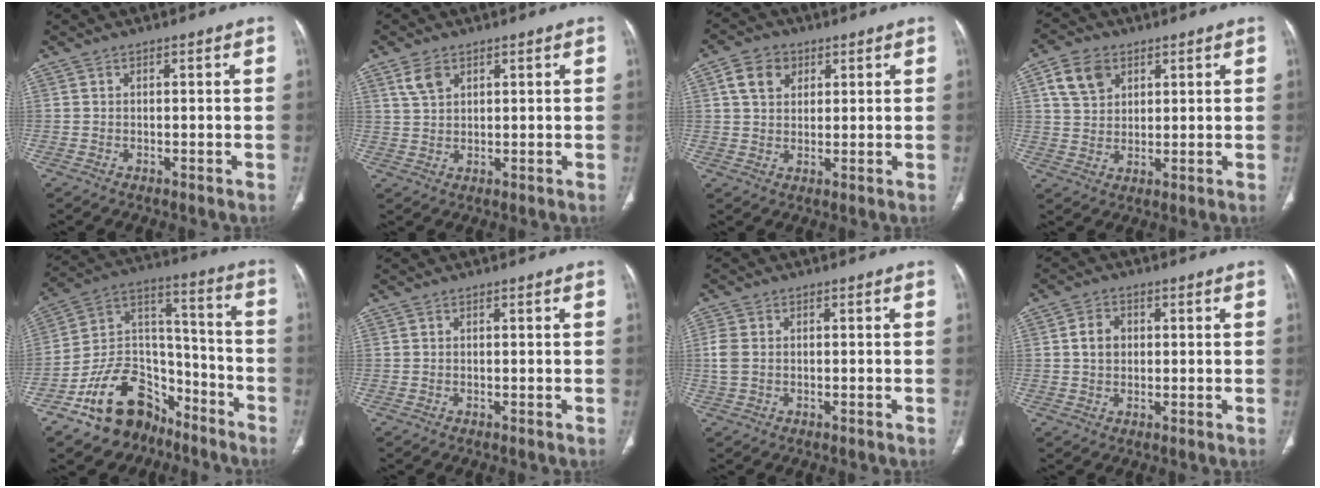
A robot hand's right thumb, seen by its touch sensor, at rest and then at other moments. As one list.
[{"total": 3.8, "force": [2.2, 2.2, 2.2], "torque": [-0.040, -0.005, 0.051]}, {"total": 6.3, "force": [2.5, 4.8, 3.2], "torque": [-0.035, -0.001, 0.043]}, {"total": 7.5, "force": [3.4, 5.4, 3.8], "torque": [-0.051, -0.009, 0.068]}, {"total": 19.2, "force": [-11.8, 12.5, 8.5], "torque": [-0.096, 0.106, -0.196]}, {"total": 0.0}, {"total": 3.1, "force": [-0.3, 2.2, 2.2], "torque": [-0.071, 0.005, -0.007]}, {"total": 4.3, "force": [0.6, 3.4, 2.5], "torque": [-0.033, 0.004, 0.008]}]